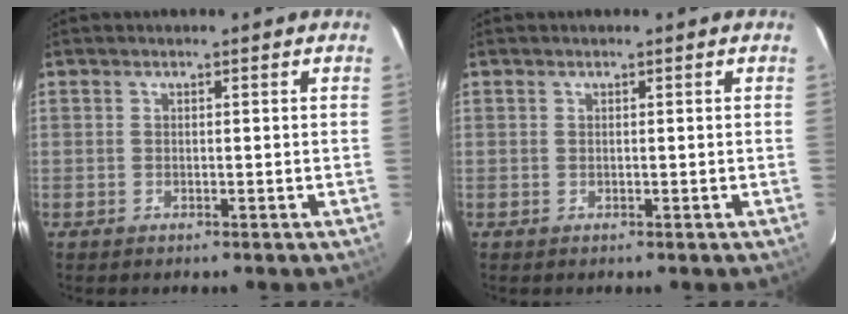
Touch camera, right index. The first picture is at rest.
{"total": 0.0}